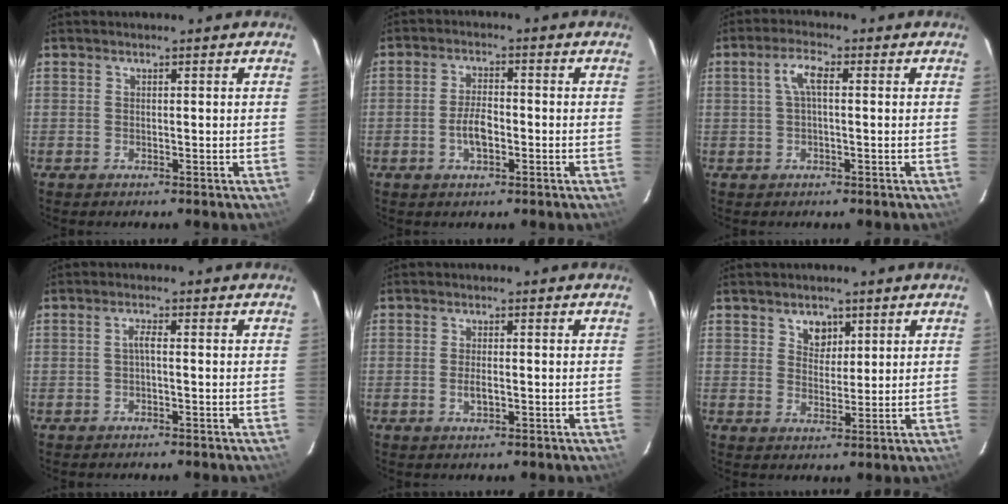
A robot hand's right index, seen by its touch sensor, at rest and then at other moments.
{"total": 4.9, "force": [-1.6, 2.3, 4.0], "torque": [-0.081, 0.004, -0.028]}
{"total": 3.7, "force": [0.5, 1.1, 3.5], "torque": [-0.071, 0.010, 0.010]}
{"total": 1.4, "force": [-0.5, 0.1, 1.3], "torque": [-0.027, 0.006, -0.010]}
{"total": 2.2, "force": [-0.6, 0.9, 1.9], "torque": [-0.037, -0.004, -0.010]}
{"total": 3.9, "force": [2.1, 3.0, 1.4], "torque": [-0.013, 0.001, 0.038]}